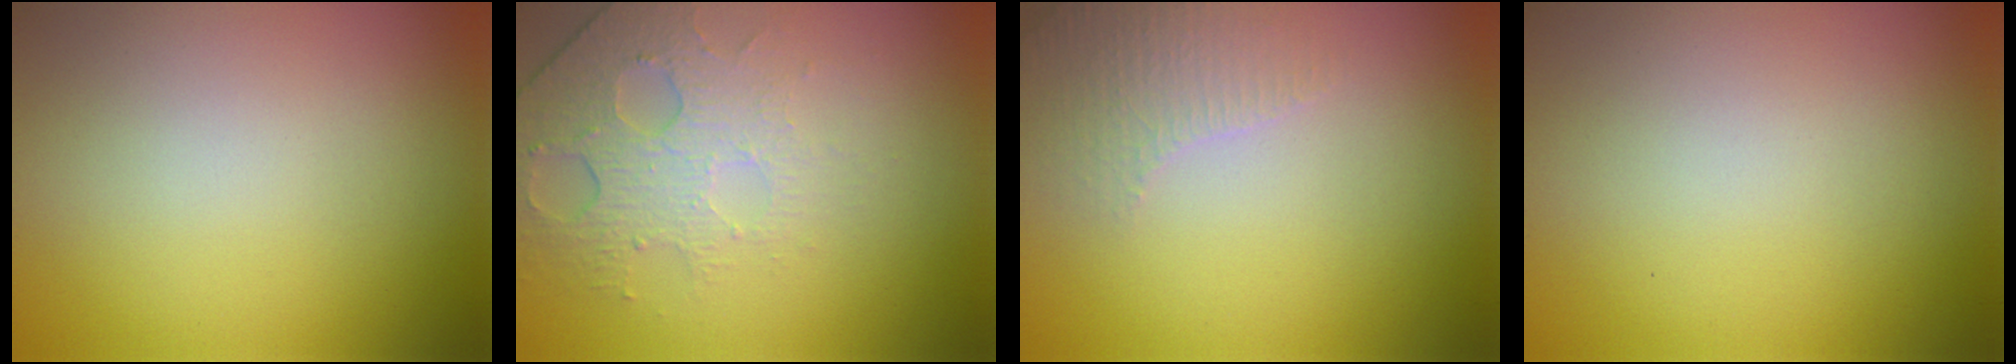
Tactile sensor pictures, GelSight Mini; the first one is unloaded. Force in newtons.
{"total": 4.9, "press": 3.2, "slide": 3.7}
{"total": 2.3, "press": 2.2, "slide": 0.7}
{"total": 0.0}